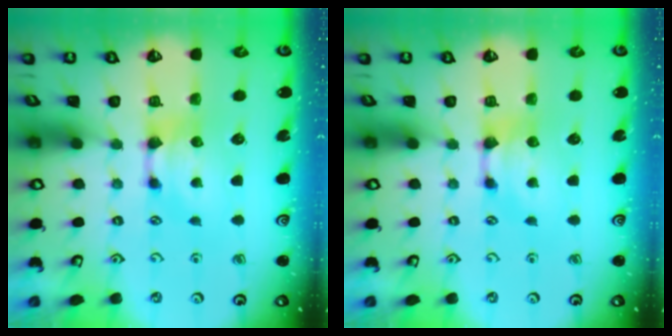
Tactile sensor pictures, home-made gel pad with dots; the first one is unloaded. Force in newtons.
{"total": 0.0}